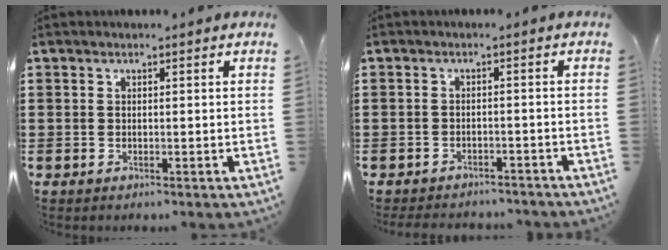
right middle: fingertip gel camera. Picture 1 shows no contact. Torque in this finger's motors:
{"motor_torque": [0.30, -0.30, -0.03, 0.01]}